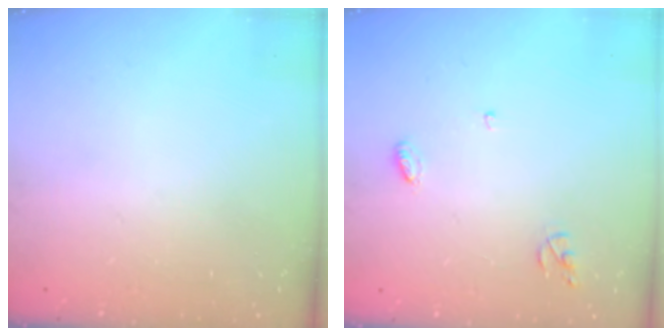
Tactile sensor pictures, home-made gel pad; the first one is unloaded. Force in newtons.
{"total": 4.7, "press": 4.7, "slide": 0.1}